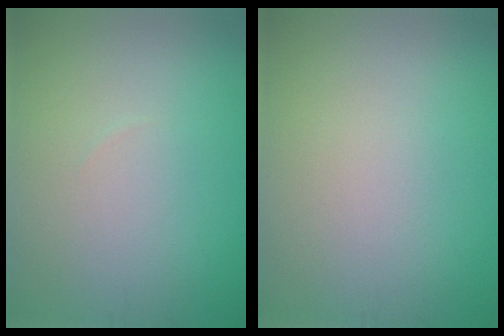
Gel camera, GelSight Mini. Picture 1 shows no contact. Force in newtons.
{"total": 0.0}